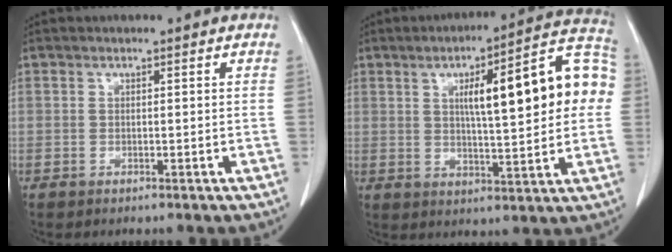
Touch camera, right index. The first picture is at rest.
{"total": 17.6, "force": [3.2, 3.5, 17.0], "torque": [-0.227, 0.040, 0.044]}